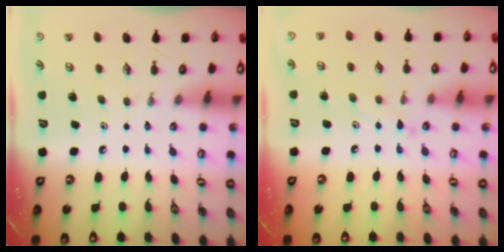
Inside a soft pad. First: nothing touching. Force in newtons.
{"total": 5.9, "press": 5.9, "slide": 0.6}